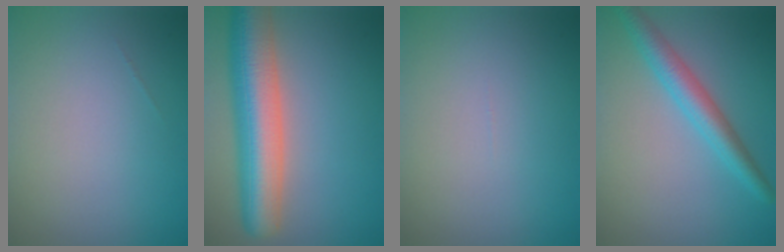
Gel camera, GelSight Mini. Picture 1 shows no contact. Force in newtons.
{"total": 9.3, "press": 9.3, "slide": 0.7}
{"total": 0.0}
{"total": 3.7, "press": 3.7, "slide": 0.1}